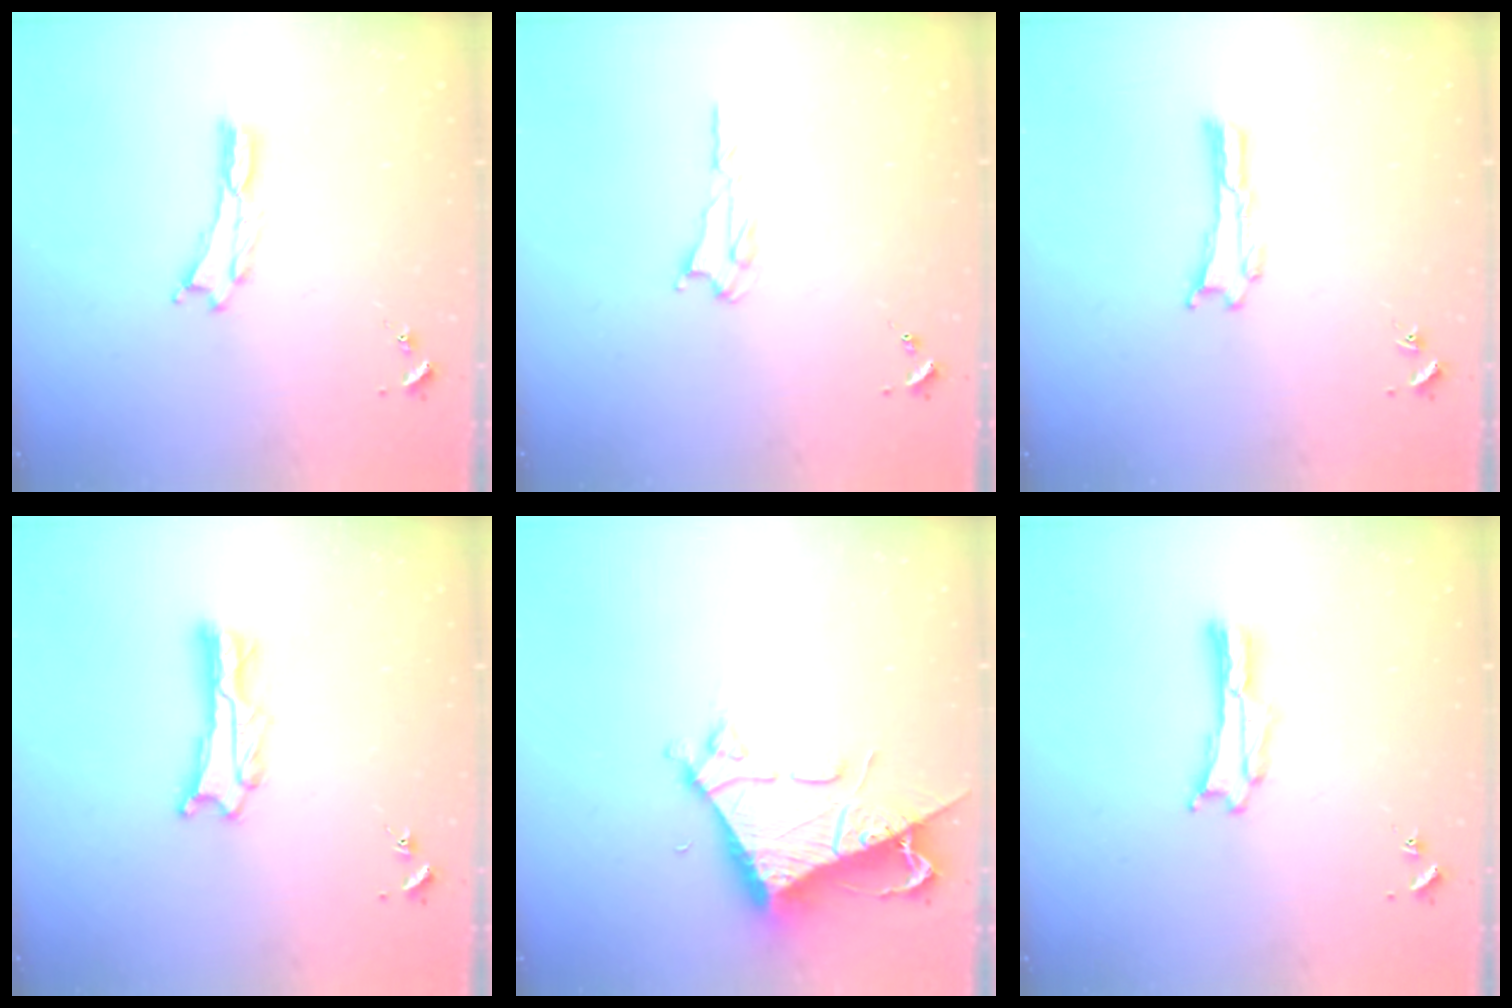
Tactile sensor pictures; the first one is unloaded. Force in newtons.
{"total": 1.8, "press": 1.7, "slide": 0.3}
{"total": 0.0}
{"total": 1.5, "press": 1.5, "slide": 0.2}
{"total": 7.8, "press": 7.8, "slide": 0.7}
{"total": 1.5, "press": 1.4, "slide": 0.2}